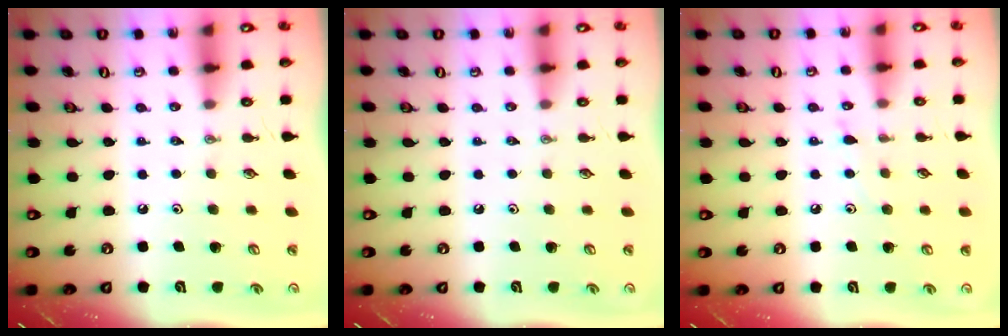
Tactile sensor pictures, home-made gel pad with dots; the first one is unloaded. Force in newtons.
{"total": 0.0}
{"total": 5.7, "press": 5.6, "slide": 0.7}